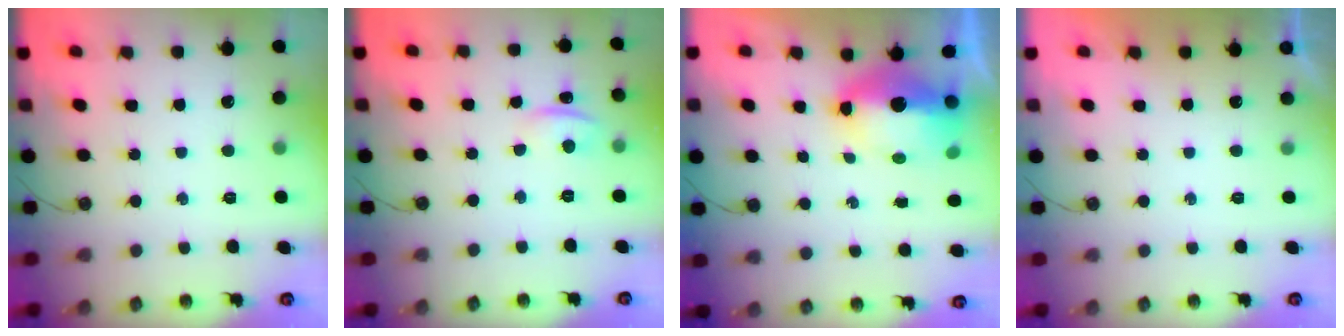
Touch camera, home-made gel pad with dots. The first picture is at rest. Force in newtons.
{"total": 1.6, "press": 1.2, "slide": 1.0}
{"total": 11.5, "press": 11.4, "slide": 1.2}
{"total": 0.0}